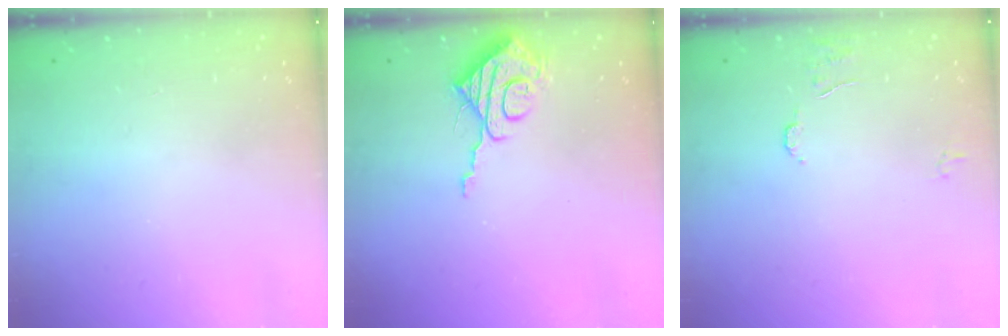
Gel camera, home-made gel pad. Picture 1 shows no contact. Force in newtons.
{"total": 9.7, "press": 9.6, "slide": 0.8}
{"total": 5.6, "press": 5.6, "slide": 0.4}